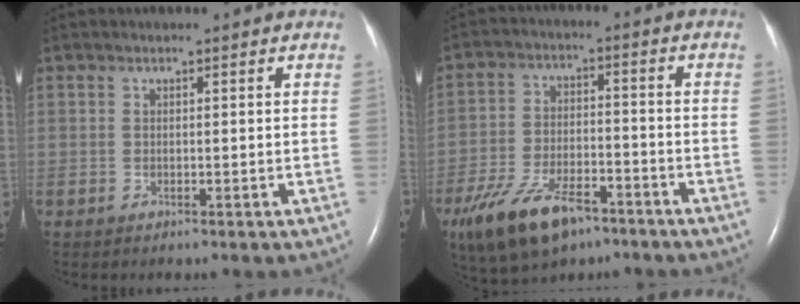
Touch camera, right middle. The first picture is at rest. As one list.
[{"total": 13.3, "force": [-8.6, 5.4, 8.5], "torque": [-0.170, -0.011, -0.149]}]